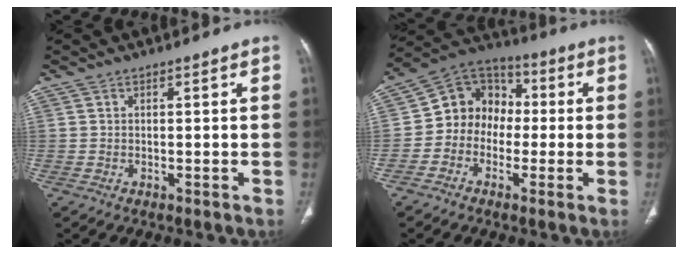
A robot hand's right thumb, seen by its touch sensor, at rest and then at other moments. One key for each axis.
{"total": 10.8, "fx": -1.3, "fy": 9.5, "fz": 5.1, "tx": -0.042, "ty": 0.039, "tz": -0.042}